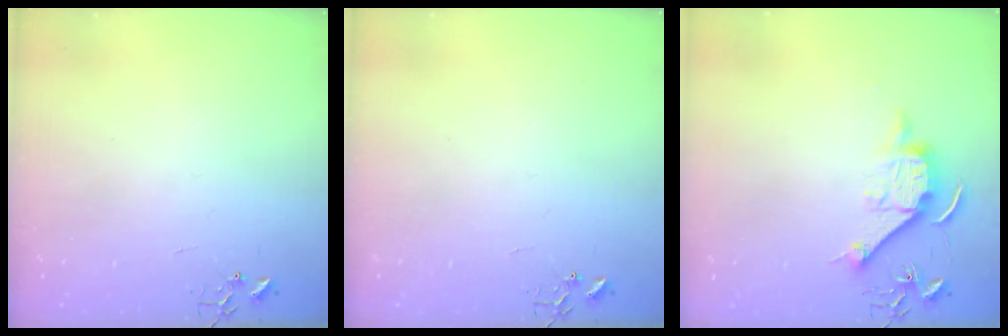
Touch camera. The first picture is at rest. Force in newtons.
{"total": 0.0}
{"total": 11.0, "press": 11.0, "slide": 0.4}